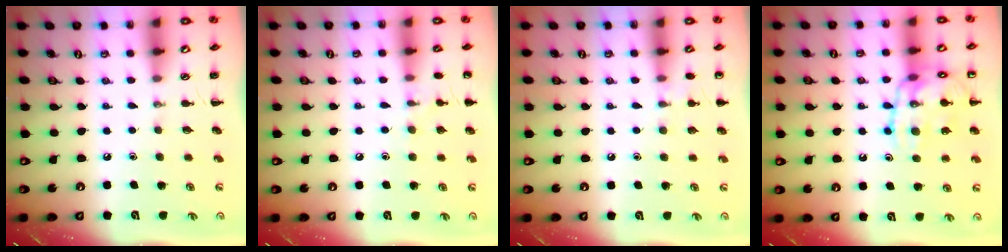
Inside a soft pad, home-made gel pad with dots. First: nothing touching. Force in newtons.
{"total": 7.0, "press": 6.8, "slide": 1.8}
{"total": 5.8, "press": 5.5, "slide": 1.8}
{"total": 15.3, "press": 15.2, "slide": 1.5}